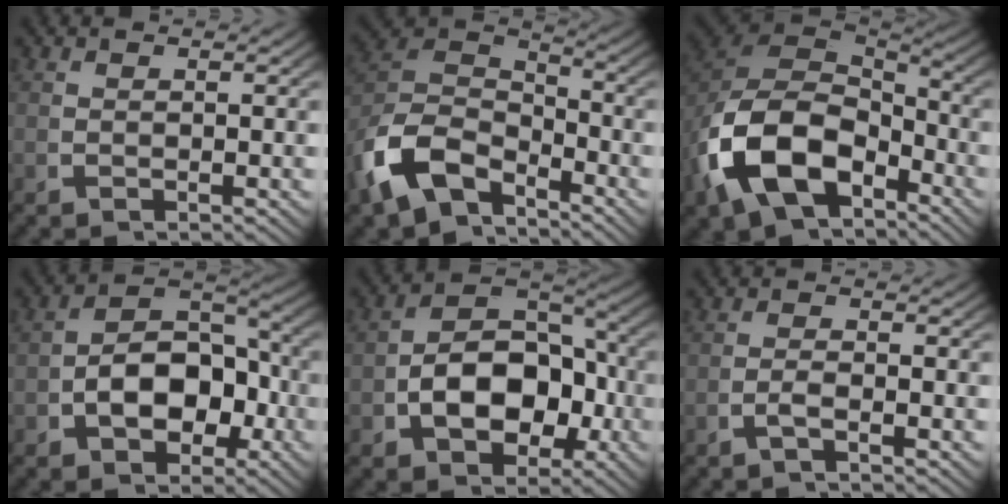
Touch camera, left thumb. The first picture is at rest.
{"total": 10.6, "force": [-2.6, 7.7, 6.9], "torque": [-0.166, -0.037, -0.036]}
{"total": 14.1, "force": [-2.7, 10.1, 9.4], "torque": [-0.255, -0.054, -0.022]}
{"total": 8.9, "force": [-1.7, 6.1, 6.2], "torque": [-0.121, -0.026, -0.015]}
{"total": 10.7, "force": [-1.7, 7.4, 7.5], "torque": [-0.149, -0.031, -0.011]}
{"total": 1.2, "force": [-0.8, 0.2, 0.9], "torque": [-0.020, 0.000, -0.018]}